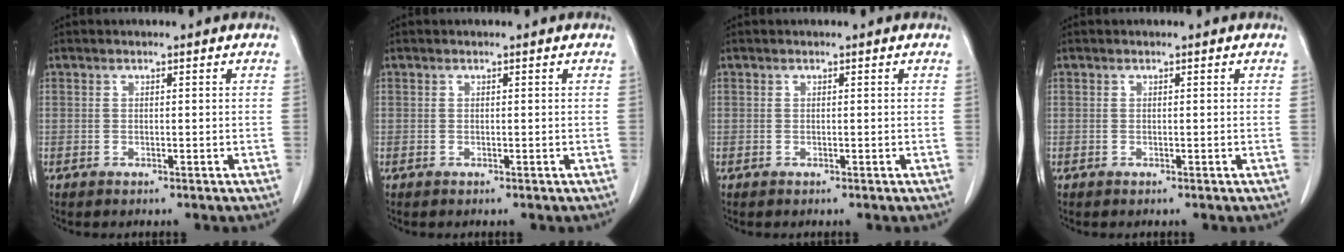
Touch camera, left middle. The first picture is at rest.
{"total": 0.0}
{"total": 0.0}
{"total": 0.0}